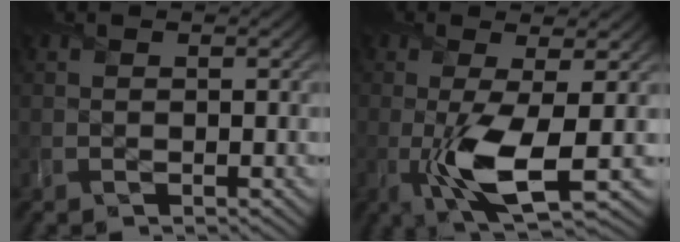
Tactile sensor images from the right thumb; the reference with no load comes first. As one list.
[{"total": 7.7, "force": [-1.5, 2.1, 7.2], "torque": [-0.142, -0.010, -0.030]}]